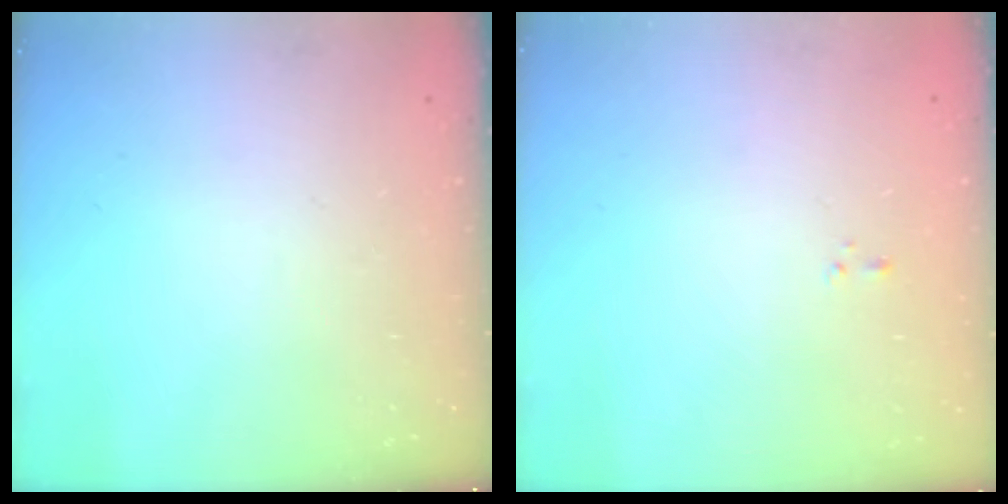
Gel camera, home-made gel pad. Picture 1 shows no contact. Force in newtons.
{"total": 0.8, "press": 0.6, "slide": 0.5}